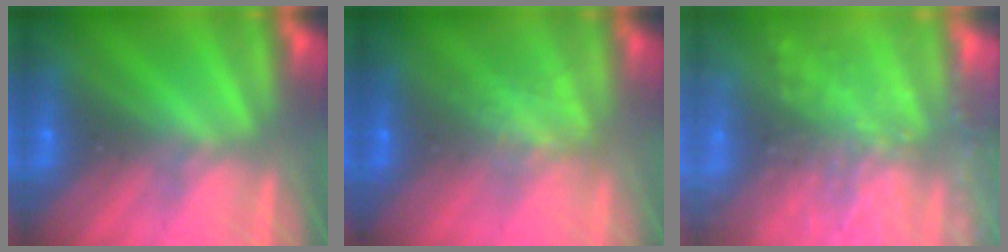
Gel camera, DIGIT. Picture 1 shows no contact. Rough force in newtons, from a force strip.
{"total": 1.2}
{"total": 9.1}